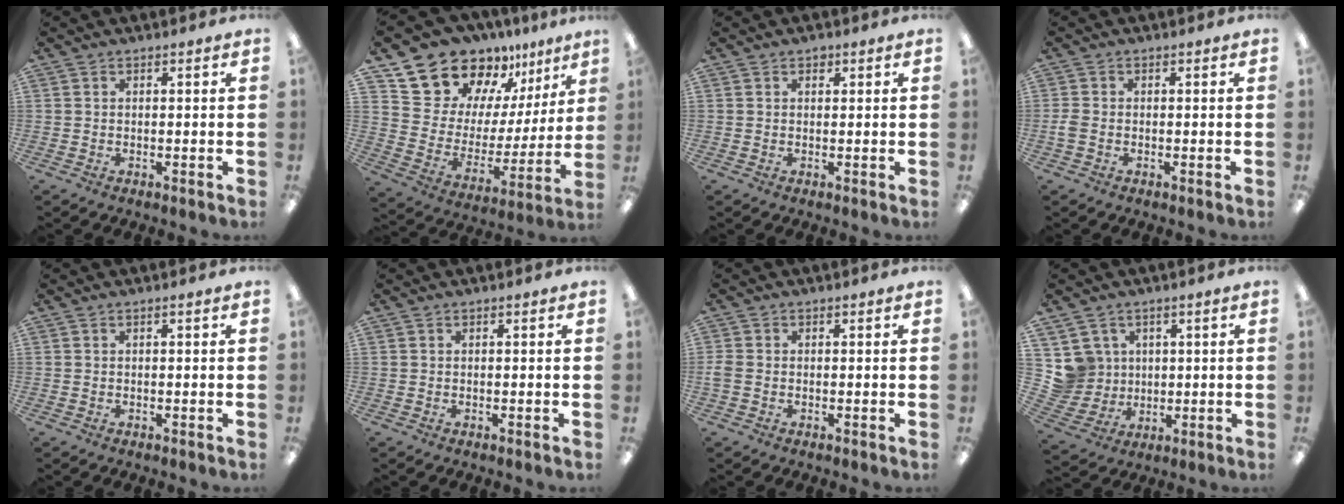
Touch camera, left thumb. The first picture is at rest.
{"total": 17.6, "force": [15.0, 8.9, 2.4], "torque": [-0.067, -0.133, 0.284]}
{"total": 1.3, "force": [0.9, 0.8, 0.5], "torque": [-0.003, -0.001, 0.014]}
{"total": 2.0, "force": [-0.4, 1.4, 1.4], "torque": [-0.030, 0.000, -0.009]}
{"total": 0.0}
{"total": 0.0}
{"total": 1.9, "force": [-0.4, 1.5, 1.2], "torque": [-0.027, 0.002, -0.009]}
{"total": 8.2, "force": [3.1, 7.6, 0.2], "torque": [-0.025, -0.012, 0.068]}